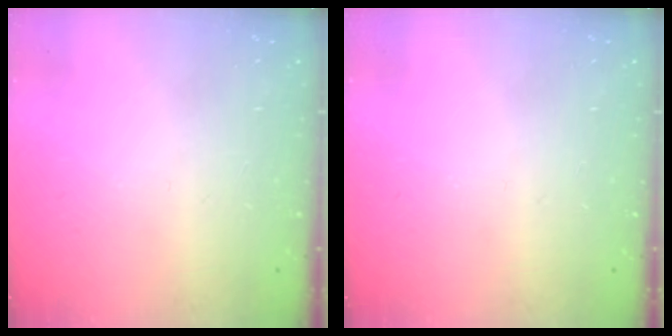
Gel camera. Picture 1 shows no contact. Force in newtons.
{"total": 0.0}